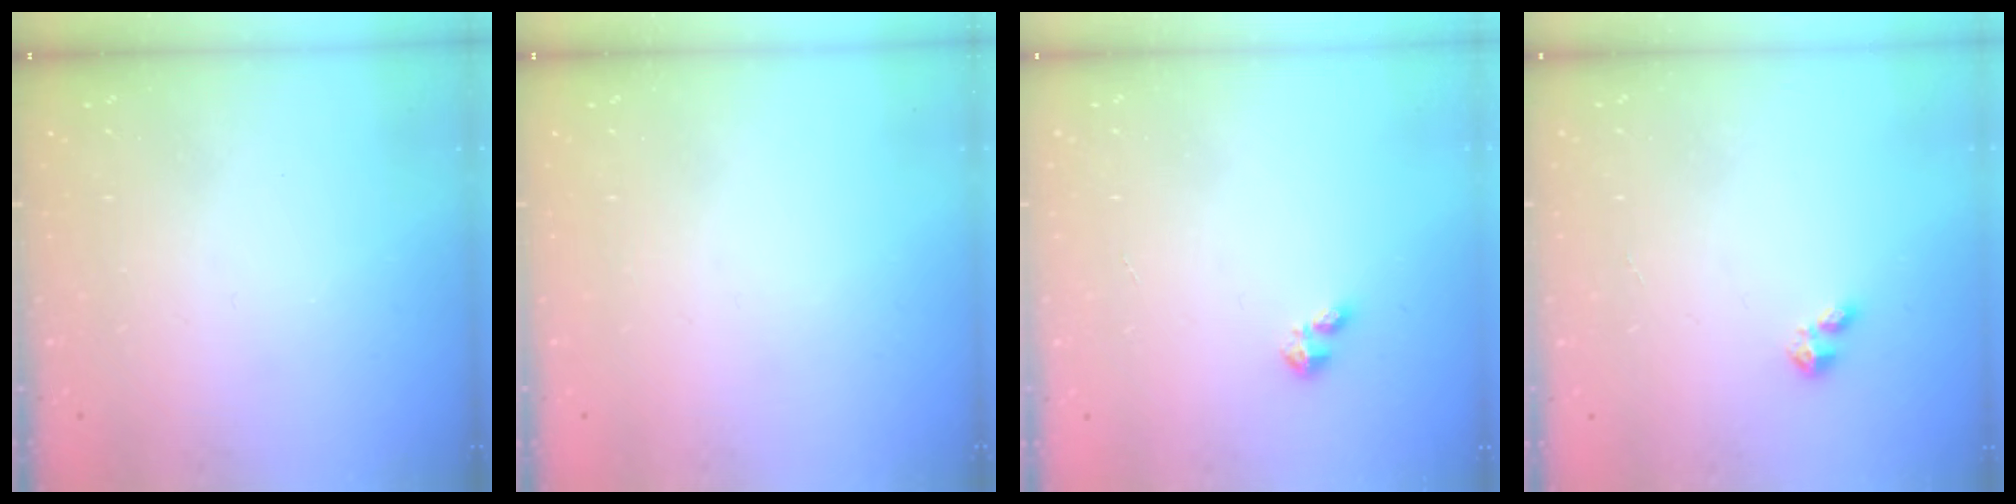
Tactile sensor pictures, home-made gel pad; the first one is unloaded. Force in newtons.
{"total": 0.0}
{"total": 1.6, "press": 1.6, "slide": 0.3}
{"total": 2.7, "press": 2.7, "slide": 0.4}